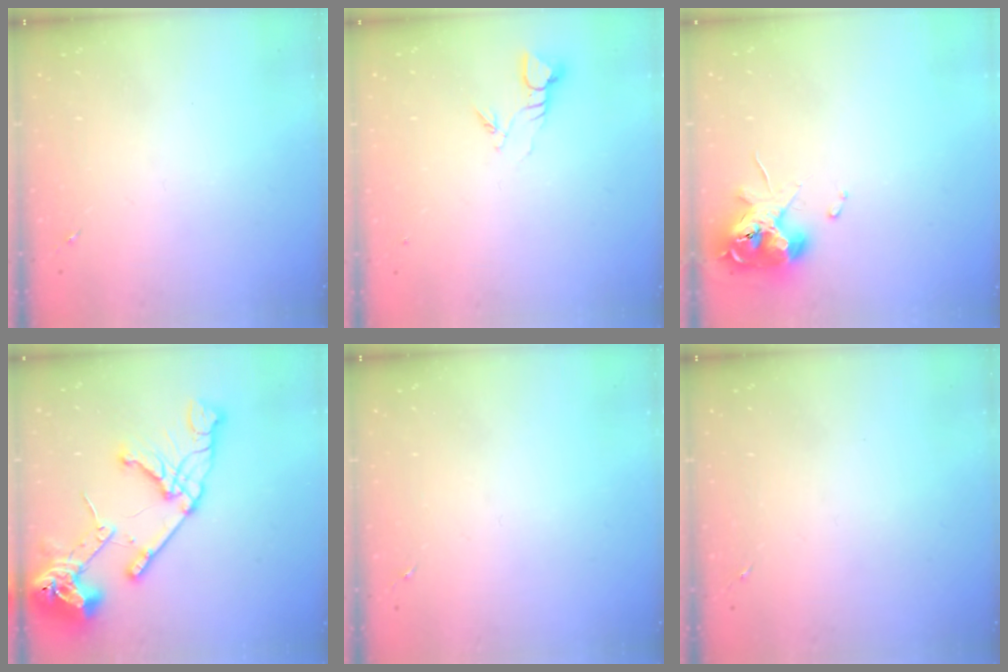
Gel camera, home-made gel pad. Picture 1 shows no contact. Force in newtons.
{"total": 3.8, "press": 3.8, "slide": 0.3}
{"total": 11.4, "press": 11.3, "slide": 1.8}
{"total": 24.0, "press": 23.9, "slide": 2.5}
{"total": 0.0}
{"total": 0.0}